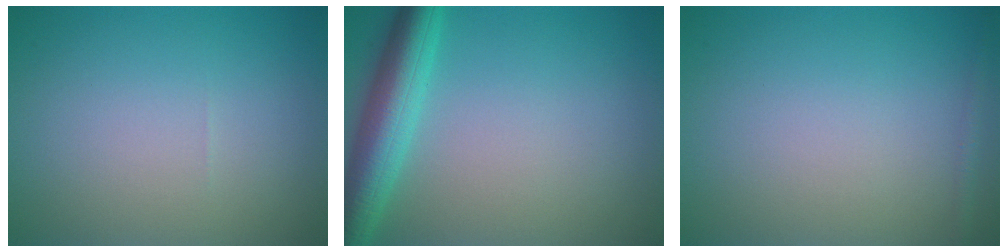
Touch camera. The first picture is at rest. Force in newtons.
{"total": 5.5, "press": 5.5, "slide": 0.2}
{"total": 0.8, "press": 0.8, "slide": 0.0}